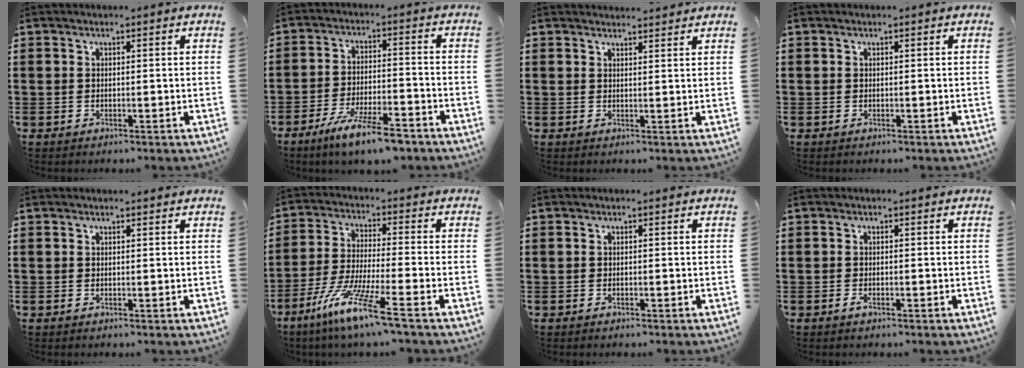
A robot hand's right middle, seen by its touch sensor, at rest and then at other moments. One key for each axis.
{"total": 8.1, "fx": -6.5, "fy": 1.1, "fz": 4.8, "tx": -0.097, "ty": -0.001, "tz": -0.123}
{"total": 1.7, "fx": 1.7, "fy": -0.1, "fz": -0.2, "tx": -0.001, "ty": 0.001, "tz": 0.033}
{"total": 0.0}
{"total": 0.0}
{"total": 9.7, "fx": -6.9, "fy": 0.1, "fz": 6.8, "tx": -0.151, "ty": -0.013, "tz": -0.139}
{"total": 0.5, "fx": -0.5, "fy": 0.1, "fz": 0.1, "tx": -0.004, "ty": -0.001, "tz": -0.009}
{"total": 1.0, "fx": -0.7, "fy": 0.4, "fz": 0.6, "tx": -0.022, "ty": -0.006, "tz": -0.015}